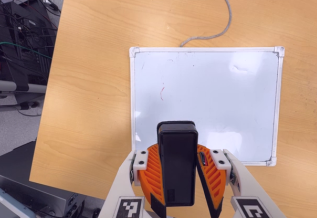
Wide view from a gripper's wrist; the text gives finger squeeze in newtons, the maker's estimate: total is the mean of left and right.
{"total": 10.1, "left": 9.6, "right": 10.5}